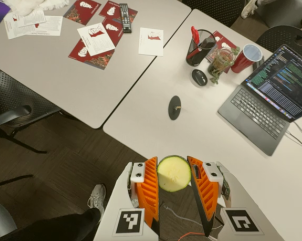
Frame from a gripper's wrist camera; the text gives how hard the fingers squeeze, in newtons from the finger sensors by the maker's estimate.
{"total": 11.3, "left": 11.8, "right": 10.8}